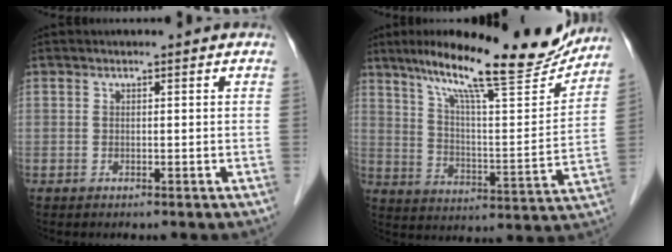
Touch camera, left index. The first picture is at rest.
{"total": 20.3, "force": [16.8, 1.8, 11.3], "torque": [-0.176, -0.005, 0.254]}